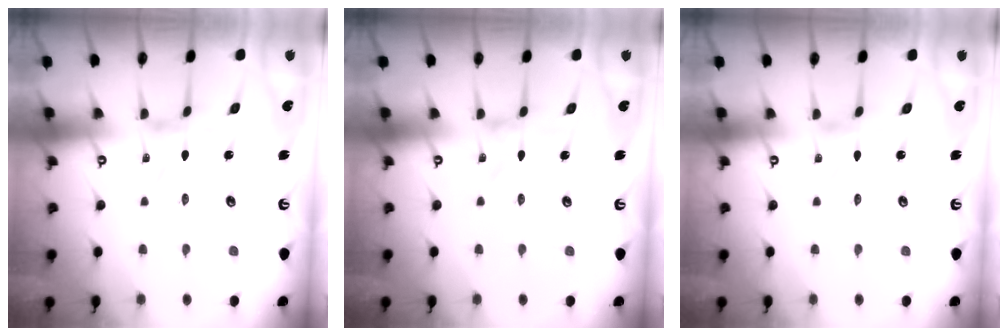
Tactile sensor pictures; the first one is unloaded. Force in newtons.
{"total": 0.0}
{"total": 0.8, "press": 0.8, "slide": 0.1}